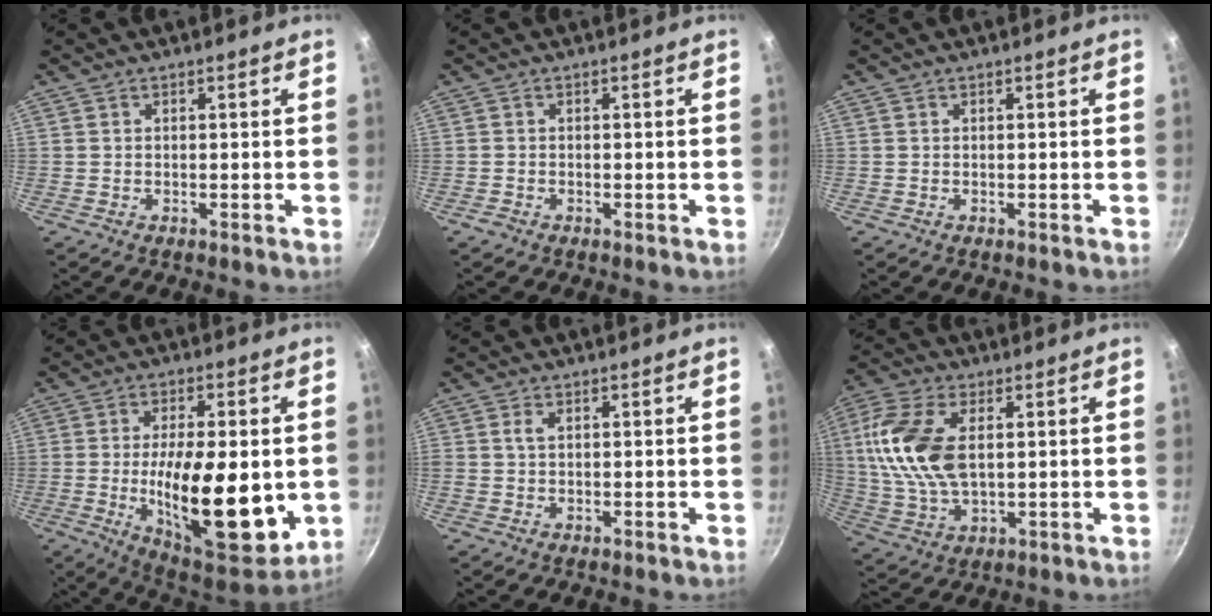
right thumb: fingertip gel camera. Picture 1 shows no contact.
{"total": 0.7, "force": [-0.5, 0.4, 0.3], "torque": [-0.009, 0.003, -0.011]}
{"total": 0.0}
{"total": 21.4, "force": [-2.4, 8.3, 19.6], "torque": [-0.287, -0.011, -0.034]}
{"total": 1.6, "force": [0.5, 1.0, 1.2], "torque": [-0.018, 0.001, 0.008]}
{"total": 14.9, "force": [2.7, 8.3, 12.1], "torque": [-0.239, -0.004, 0.051]}